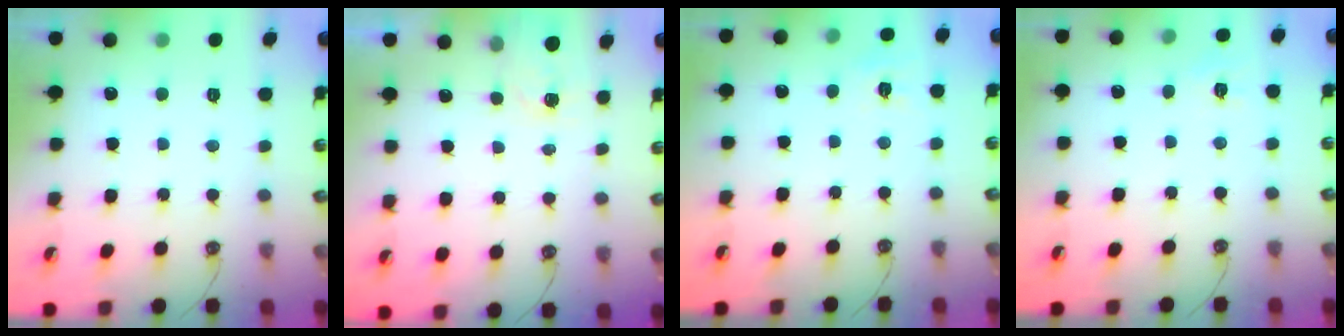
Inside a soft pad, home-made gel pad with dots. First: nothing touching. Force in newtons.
{"total": 1.9, "press": 1.9, "slide": 0.3}
{"total": 4.9, "press": 4.9, "slide": 0.4}
{"total": 3.9, "press": 3.9, "slide": 0.5}